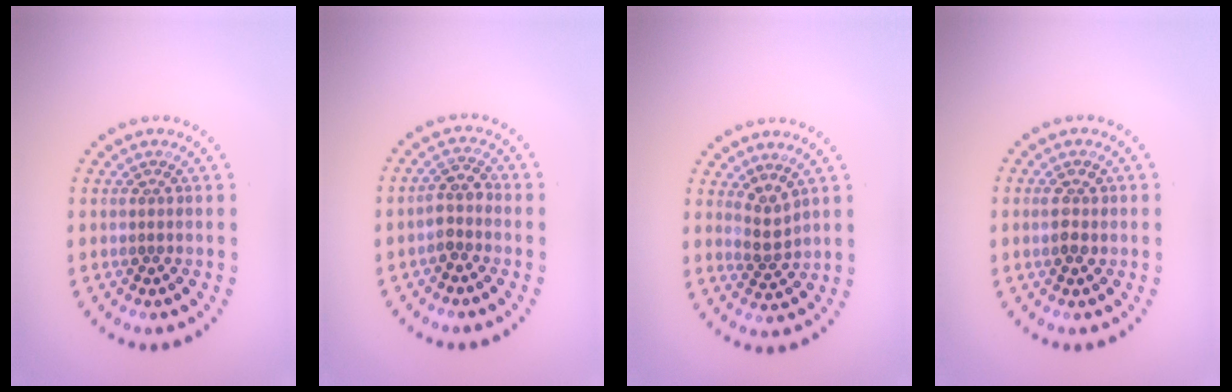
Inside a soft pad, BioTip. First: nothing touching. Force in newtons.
{"total": 2.0, "press": 1.7, "slide": 1.1}
{"total": 1.9, "press": 1.4, "slide": 1.2}
{"total": 1.8, "press": 1.8, "slide": 0.1}